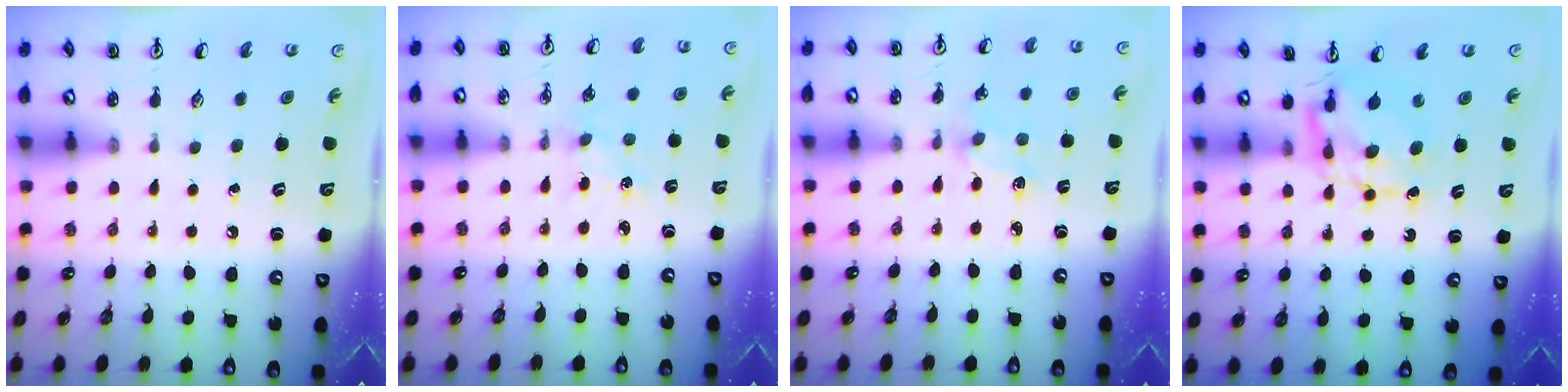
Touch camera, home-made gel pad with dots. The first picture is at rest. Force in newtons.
{"total": 1.5, "press": 1.5, "slide": 0.2}
{"total": 1.6, "press": 1.6, "slide": 0.1}
{"total": 7.0, "press": 6.9, "slide": 0.7}